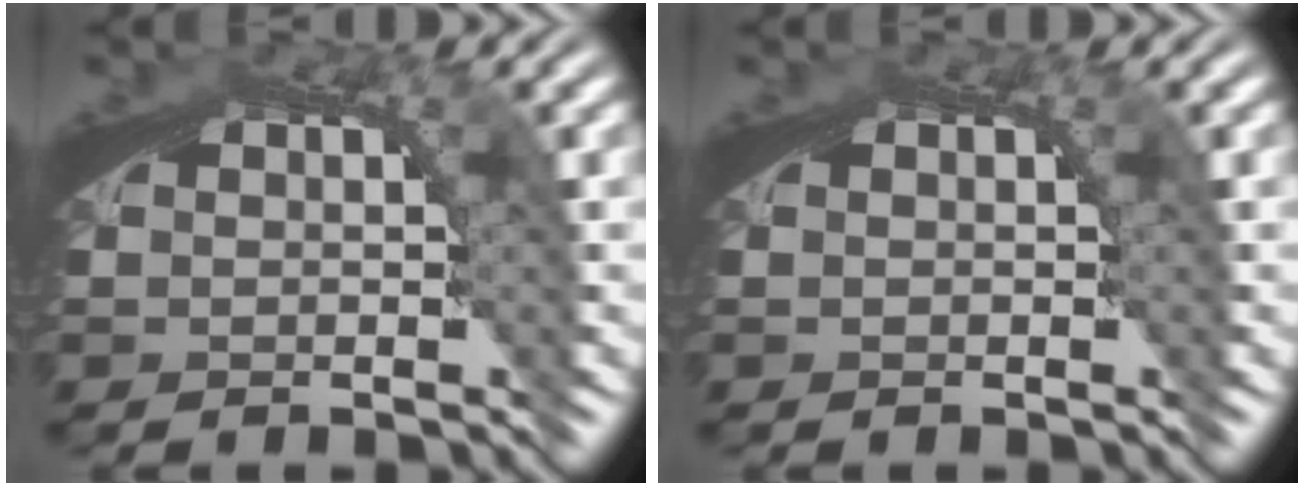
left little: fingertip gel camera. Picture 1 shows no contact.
{"total": 0.0}